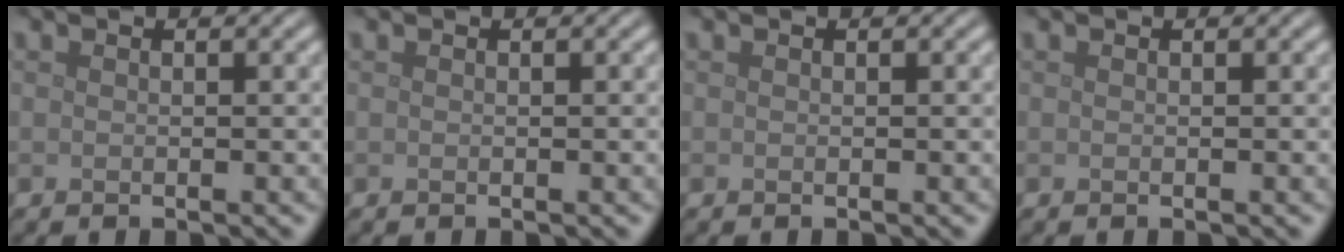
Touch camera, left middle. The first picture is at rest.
{"total": 0.0}
{"total": 0.0}
{"total": 0.0}